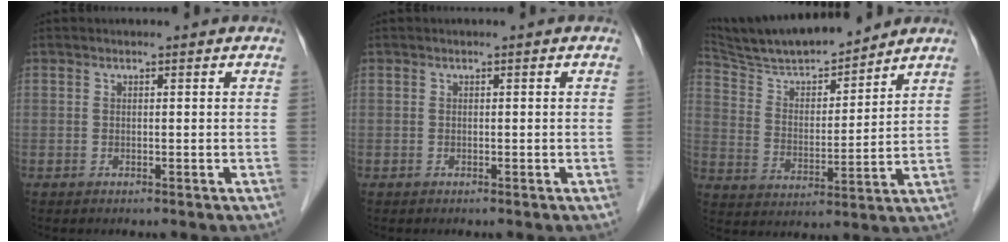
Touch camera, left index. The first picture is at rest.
{"total": 0.0}
{"total": 14.5, "force": [13.3, 1.7, 5.4], "torque": [-0.102, 0.005, 0.235]}